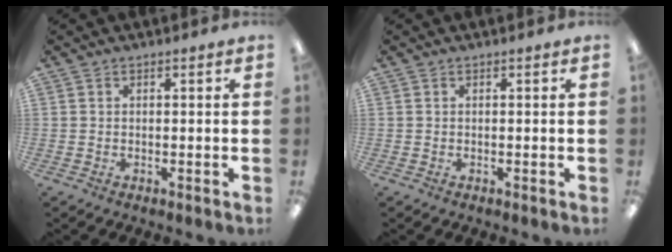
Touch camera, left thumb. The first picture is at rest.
{"total": 0.0}